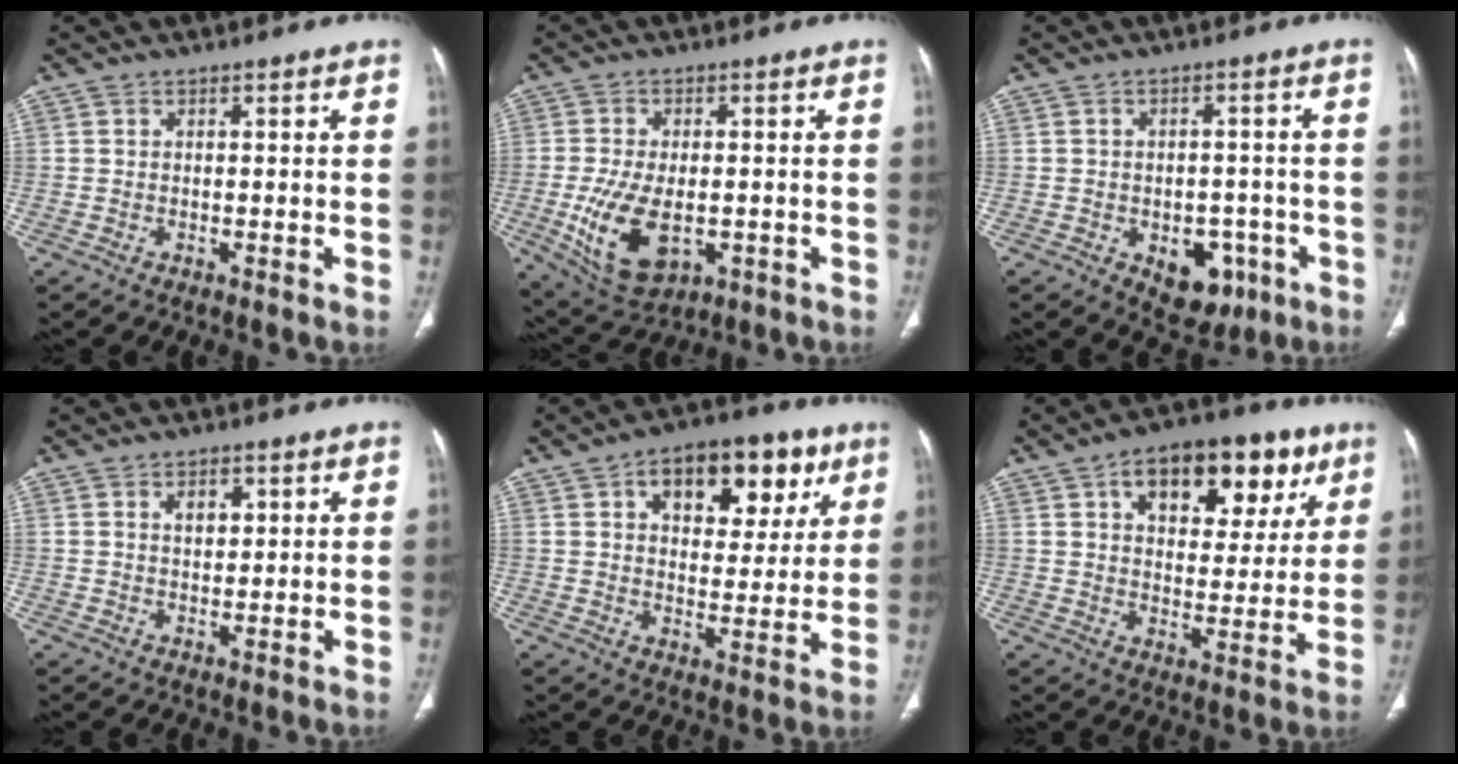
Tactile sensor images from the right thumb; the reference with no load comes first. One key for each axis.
{"total": 12.6, "fx": -3.0, "fy": 7.1, "fz": 10.0, "tx": -0.183, "ty": -0.005, "tz": -0.034}
{"total": 9.1, "fx": -3.7, "fy": 6.1, "fz": 5.7, "tx": -0.040, "ty": 0.020, "tz": -0.035}
{"total": 3.5, "fx": 1.3, "fy": 2.2, "fz": 2.4, "tx": -0.026, "ty": -0.005, "tz": 0.022}
{"total": 16.7, "fx": 7.4, "fy": 9.8, "fz": 11.4, "tx": -0.108, "ty": -0.009, "tz": 0.108}
{"total": 19.2, "fx": 8.9, "fy": 10.8, "fz": 13.1, "tx": -0.137, "ty": -0.007, "tz": 0.129}